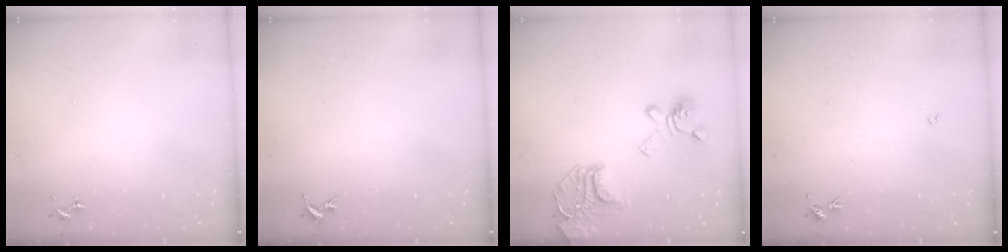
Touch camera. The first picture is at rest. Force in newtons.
{"total": 0.0}
{"total": 19.9, "press": 19.8, "slide": 2.0}
{"total": 2.7, "press": 2.7, "slide": 0.5}